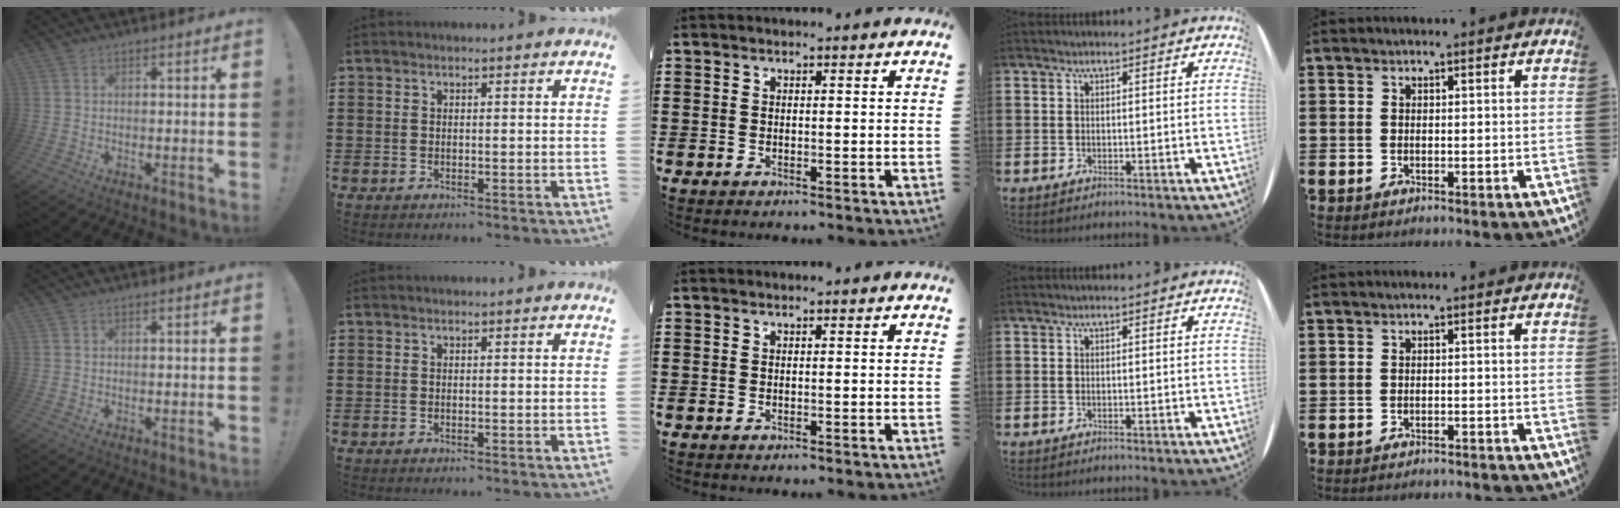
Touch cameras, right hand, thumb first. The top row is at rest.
{"little": {"total": 1.1, "force": [-1.1, -0.1, 0.0], "torque": [-0.002, 0.002, -0.023]}}